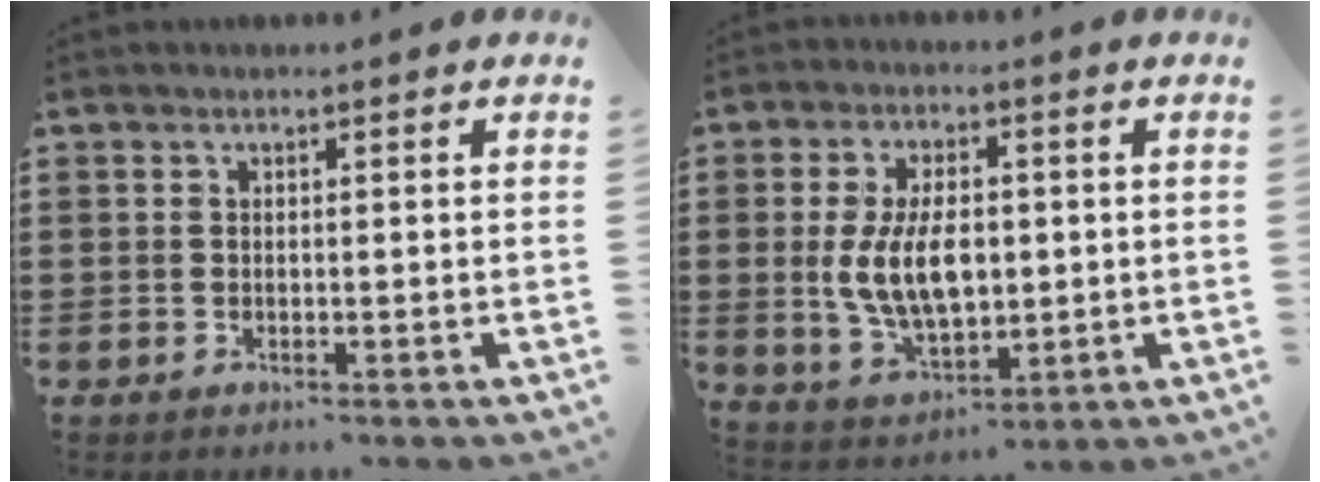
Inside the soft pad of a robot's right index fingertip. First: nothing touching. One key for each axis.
{"total": 9.3, "fx": 0.3, "fy": 5.2, "fz": 7.7, "tx": -0.150, "ty": 0.002, "tz": 0.001}